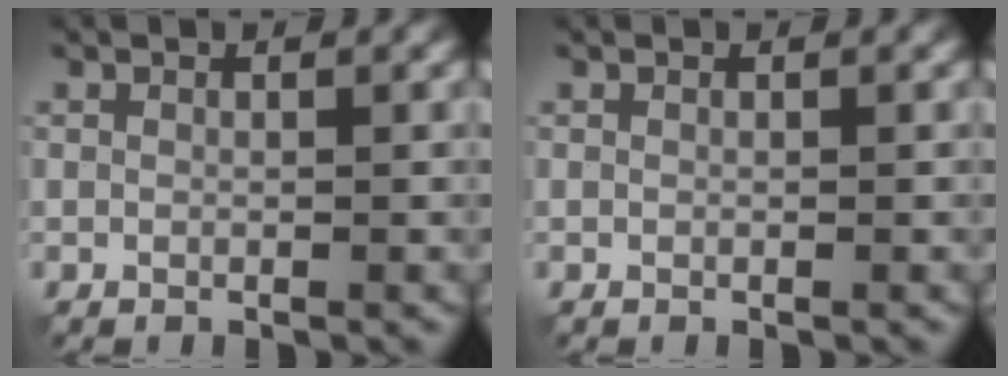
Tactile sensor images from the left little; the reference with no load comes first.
{"total": 0.0}